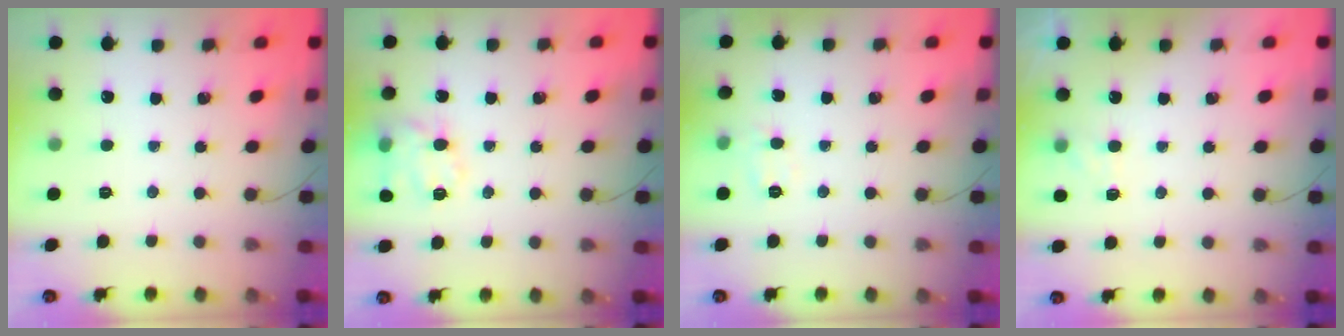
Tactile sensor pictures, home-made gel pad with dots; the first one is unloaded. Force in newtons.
{"total": 14.7, "press": 14.5, "slide": 1.8}
{"total": 6.5, "press": 6.3, "slide": 1.4}
{"total": 5.6, "press": 5.3, "slide": 1.7}